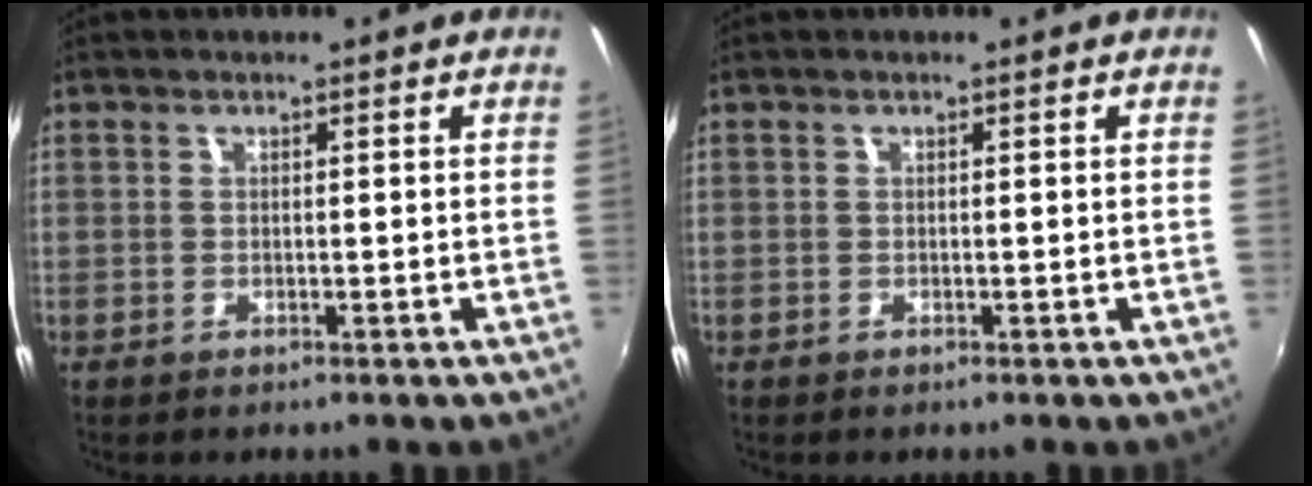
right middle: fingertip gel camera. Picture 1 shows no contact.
{"total": 0.0}